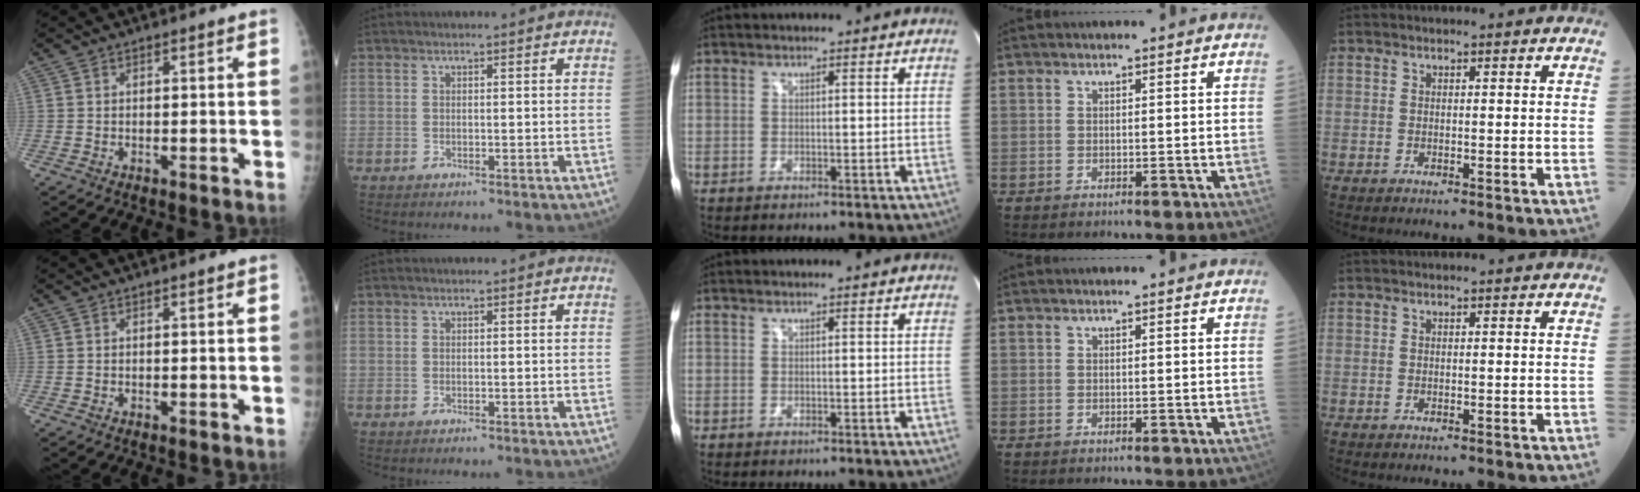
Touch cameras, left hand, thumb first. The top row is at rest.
{}